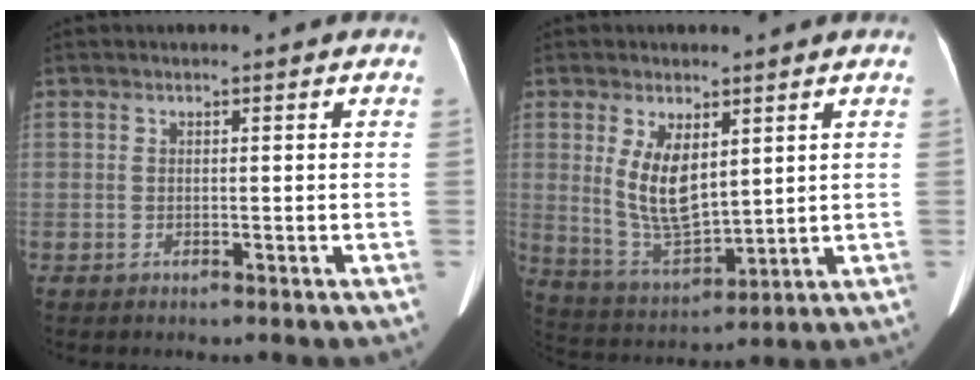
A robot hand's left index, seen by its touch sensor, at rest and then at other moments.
{"total": 8.7, "force": [2.6, 3.4, 7.5], "torque": [-0.151, -0.009, 0.061]}